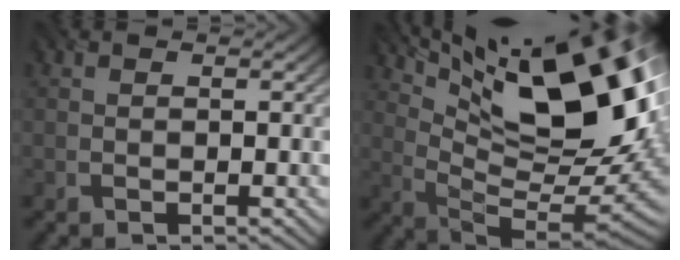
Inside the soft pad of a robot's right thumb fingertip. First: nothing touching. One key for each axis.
{"total": 18.7, "fx": 8.6, "fy": 6.4, "fz": 15.3, "tx": -0.256, "ty": 0.007, "tz": 0.158}